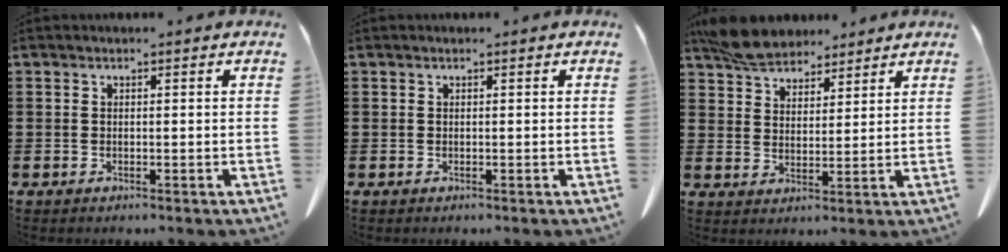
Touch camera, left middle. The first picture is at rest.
{"total": 0.0}
{"total": 6.8, "force": [6.1, 2.3, 1.8], "torque": [-0.055, -0.009, 0.120]}